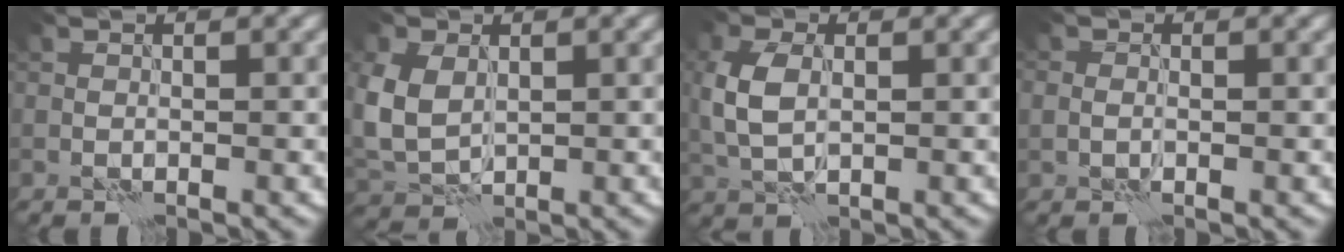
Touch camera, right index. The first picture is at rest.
{"total": 5.4, "force": [0.9, 4.0, 3.6], "torque": [-0.102, -0.002, 0.018]}
{"total": 4.4, "force": [0.4, 2.8, 3.4], "torque": [-0.090, 0.004, 0.008]}
{"total": 1.5, "force": [0.0, 1.2, 1.0], "torque": [-0.016, 0.002, -0.001]}